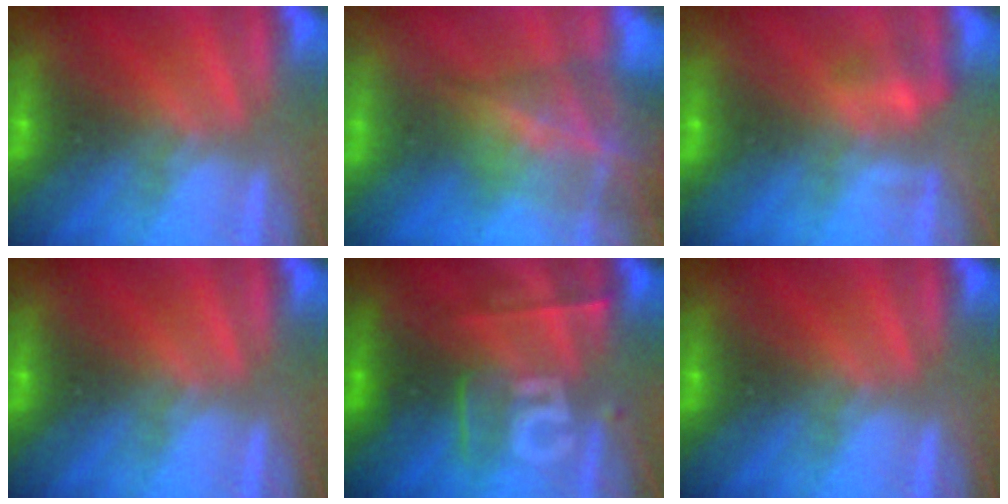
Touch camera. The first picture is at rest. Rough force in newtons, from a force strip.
{"total": 7.6}
{"total": 2.2}
{"total": 0.0}
{"total": 2.5}
{"total": 0.0}